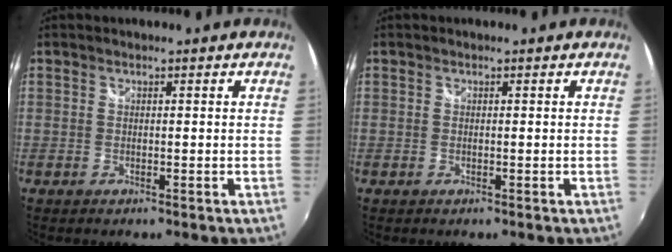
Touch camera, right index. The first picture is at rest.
{"total": 0.0}